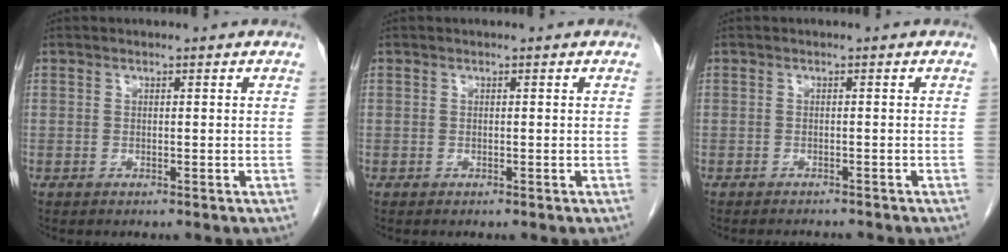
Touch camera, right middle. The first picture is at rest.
{"total": 0.0}
{"total": 2.7, "force": [-2.6, 0.4, 0.5], "torque": [-0.005, -0.005, -0.033]}